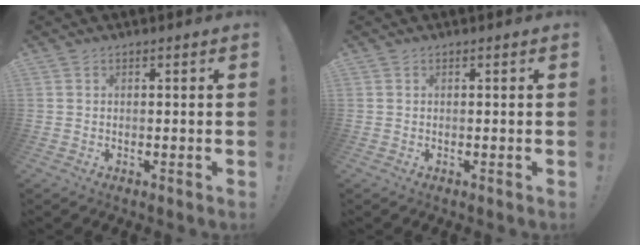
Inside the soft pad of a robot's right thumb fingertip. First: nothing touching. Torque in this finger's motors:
{"motor_torque": [0.00, 0.00, 0.00, 0.00, 0.00]}